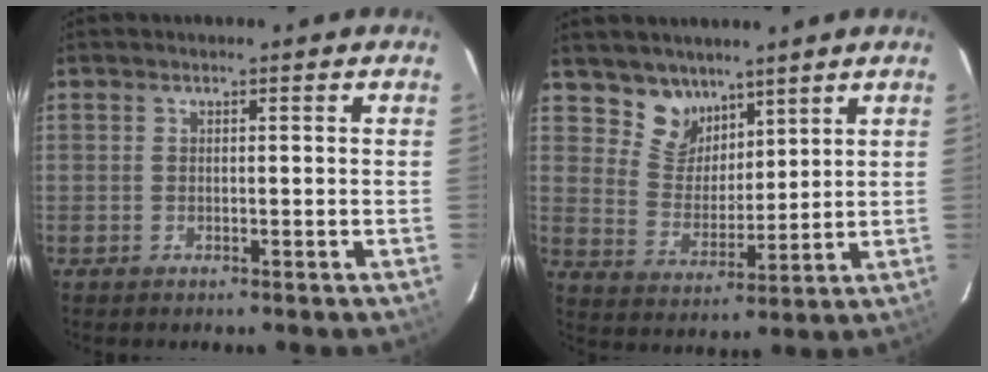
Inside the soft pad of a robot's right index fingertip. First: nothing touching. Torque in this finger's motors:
{"motor_torque": [0.09, 0.32, -0.02, 0.02]}